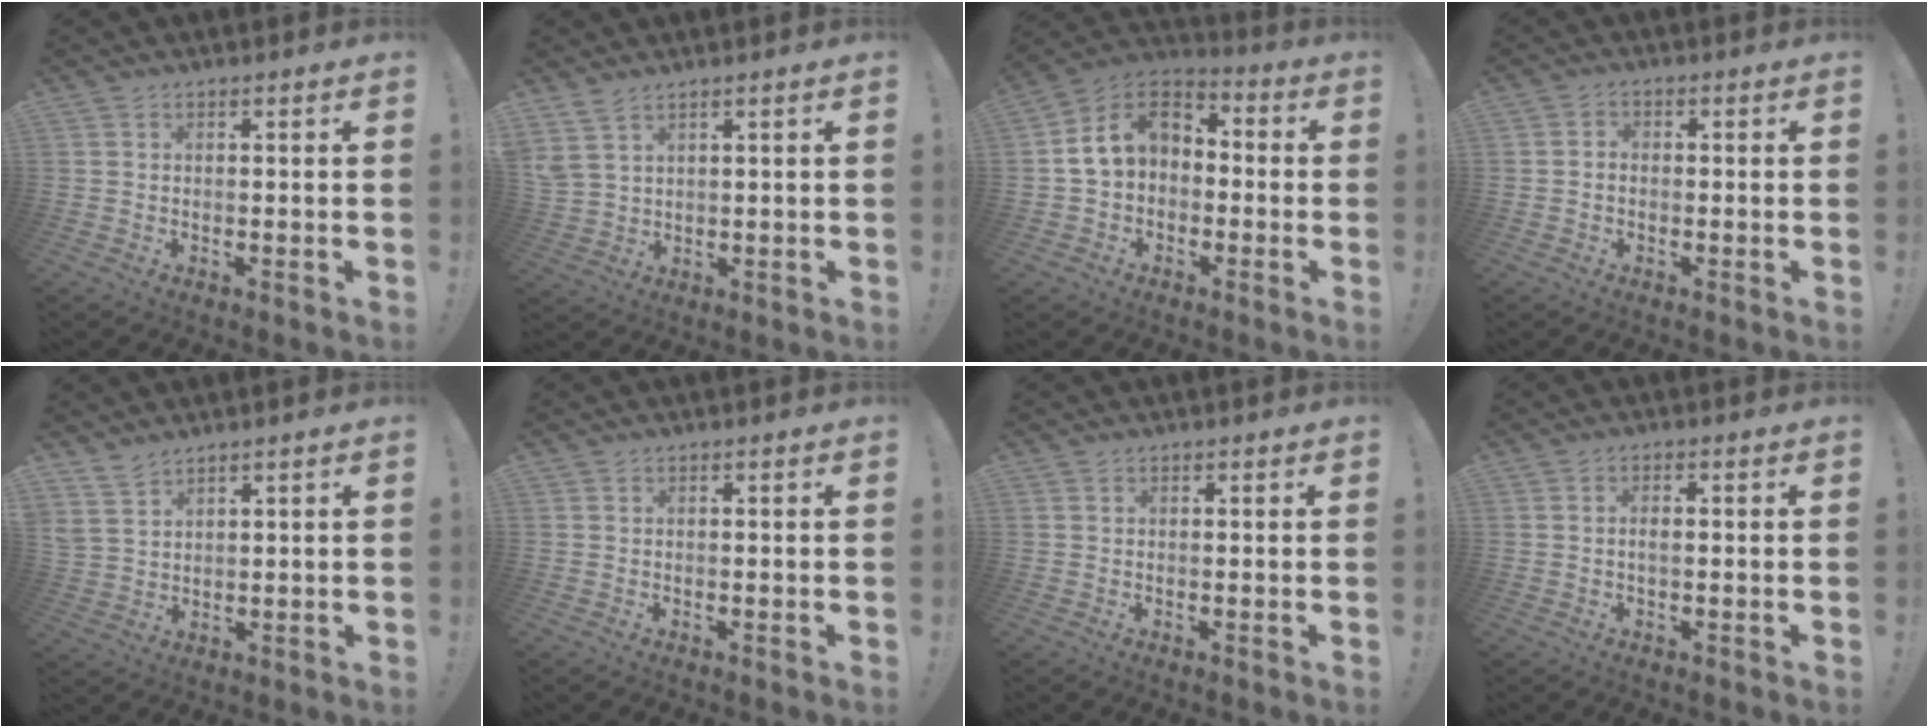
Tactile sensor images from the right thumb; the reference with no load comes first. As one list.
[{"total": 5.2, "force": [3.8, 2.3, 2.7], "torque": [-0.058, -0.011, 0.077]}, {"total": 10.6, "force": [0.9, 8.0, 6.9], "torque": [-0.130, 0.018, 0.022]}, {"total": 1.8, "force": [-1.0, 1.2, 0.9], "torque": [-0.019, 0.010, -0.017]}, {"total": 4.9, "force": [4.2, 2.0, 1.6], "torque": [-0.027, -0.025, 0.081]}, {"total": 0.0}, {"total": 0.0}, {"total": 1.9, "force": [-0.4, 0.7, 1.7], "torque": [-0.037, 0.007, -0.006]}]